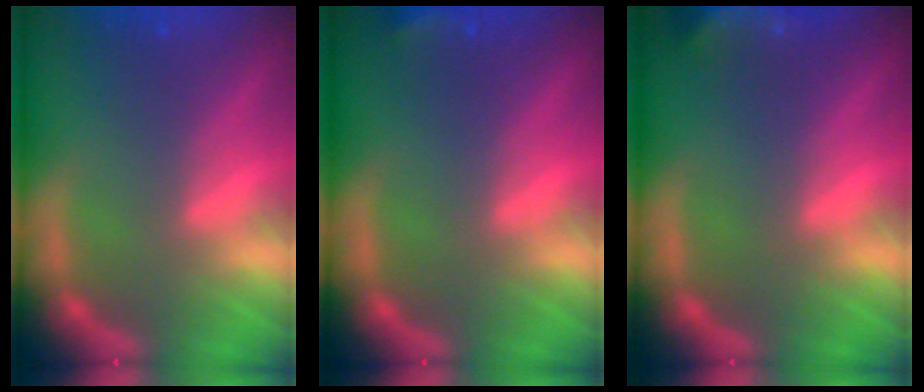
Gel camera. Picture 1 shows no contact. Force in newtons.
{"total": 1.9}
{"total": 6.5}